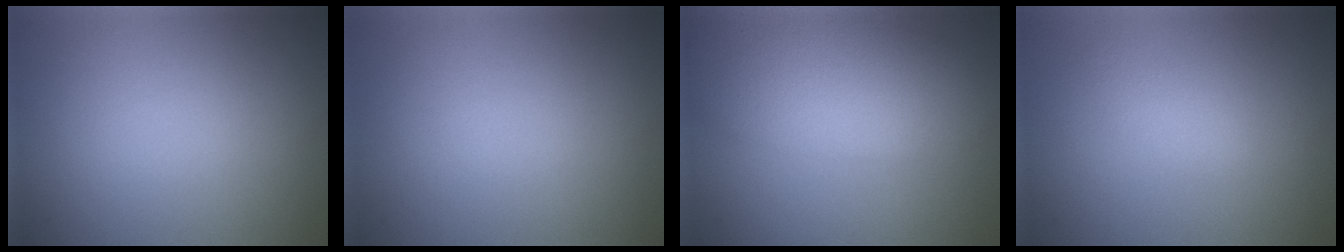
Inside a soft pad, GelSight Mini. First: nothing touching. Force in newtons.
{"total": 0.0}
{"total": 9.0, "press": 9.0, "slide": 0.6}
{"total": 1.2, "press": 1.2, "slide": 0.0}